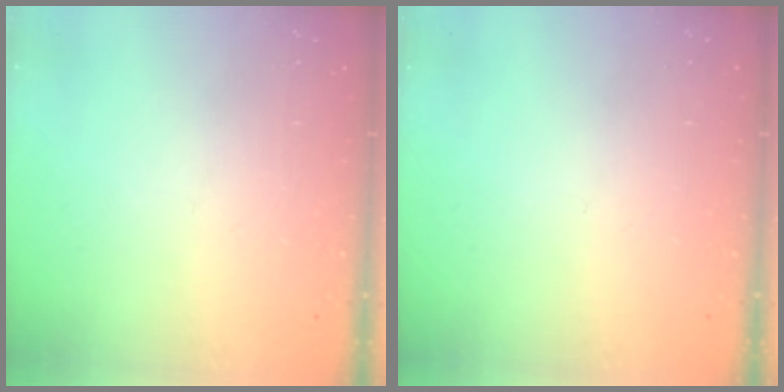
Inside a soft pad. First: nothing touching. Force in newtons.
{"total": 0.0}